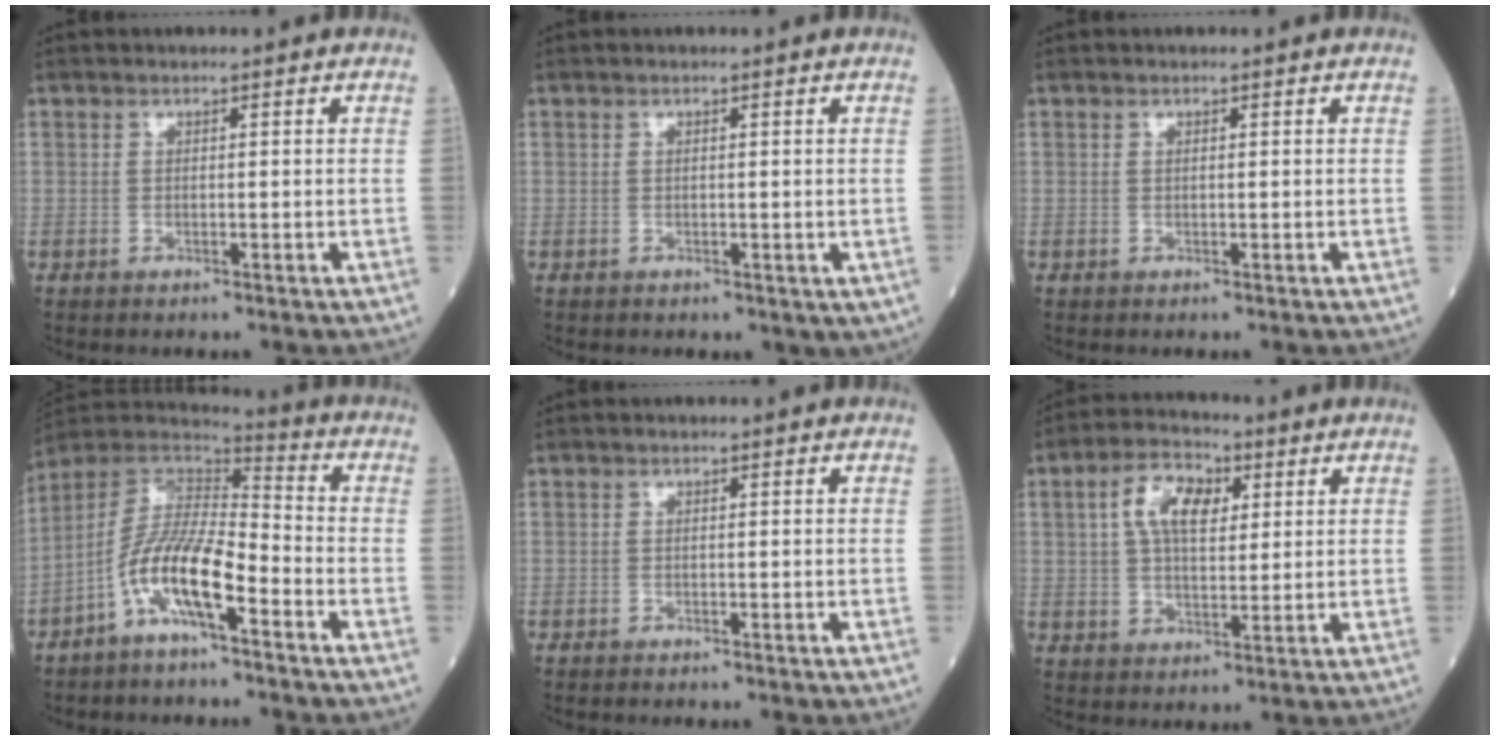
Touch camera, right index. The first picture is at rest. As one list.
[{"total": 1.4, "force": [0.0, 1.1, 0.9], "torque": [-0.013, -0.002, 0.007]}, {"total": 0.0}, {"total": 11.3, "force": [-5.7, 2.5, 9.5], "torque": [-0.189, 0.010, -0.112]}, {"total": 1.0, "force": [-0.9, 0.2, 0.4], "torque": [-0.009, -0.002, -0.013]}, {"total": 8.2, "force": [2.6, 4.2, 6.6], "torque": [-0.125, 0.020, 0.046]}]